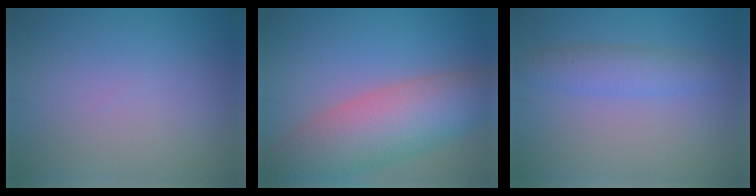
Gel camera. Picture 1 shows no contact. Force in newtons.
{"total": 9.0, "press": 9.0, "slide": 0.6}
{"total": 2.9, "press": 2.9, "slide": 0.1}